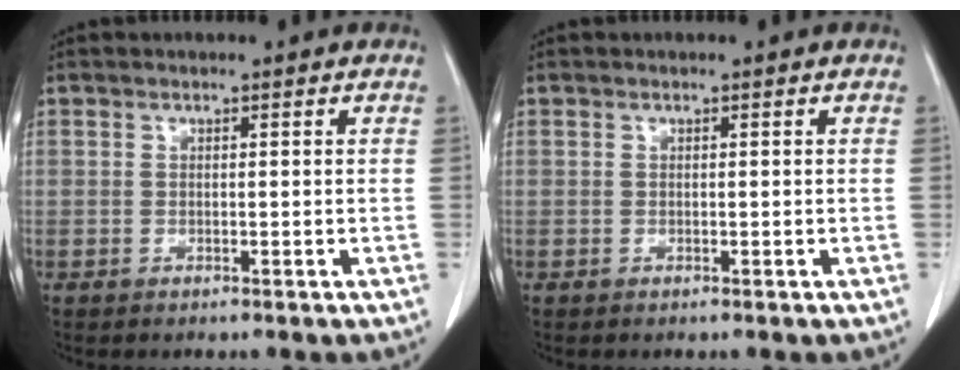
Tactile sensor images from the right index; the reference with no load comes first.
{"total": 0.0}